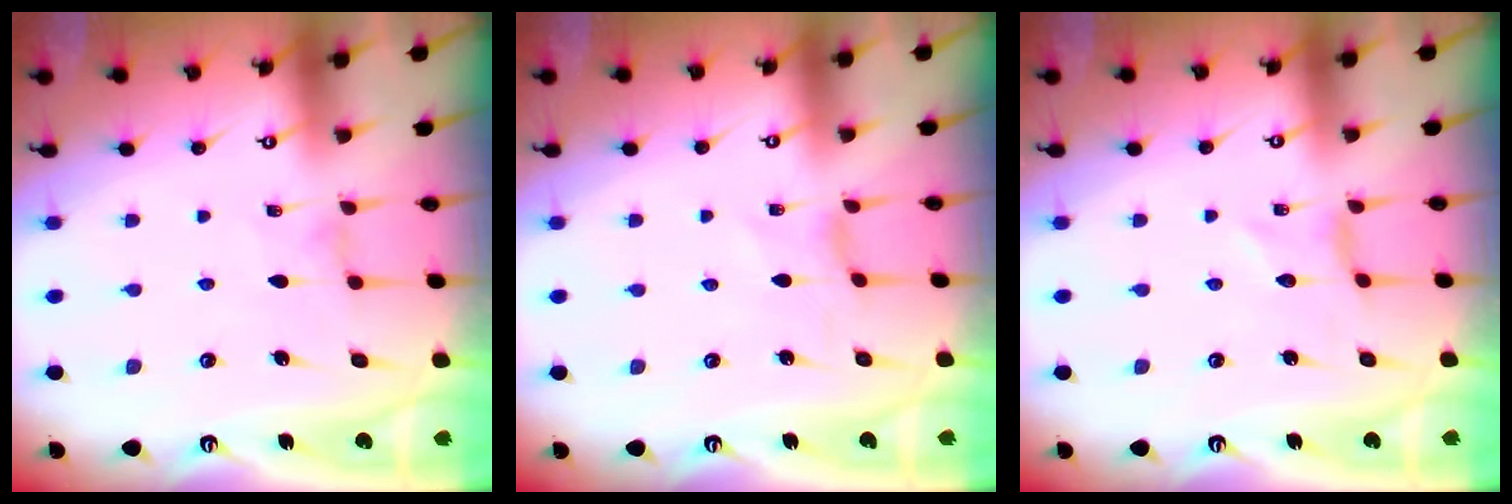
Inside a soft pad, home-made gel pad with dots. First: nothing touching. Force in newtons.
{"total": 1.0, "press": 0.9, "slide": 0.4}
{"total": 0.0}